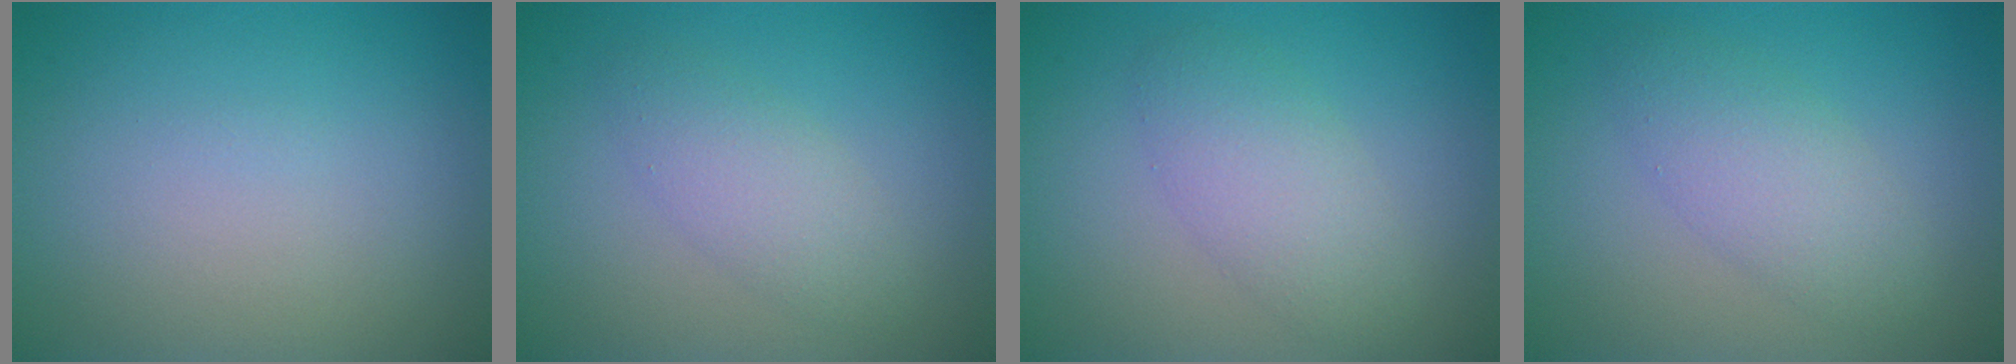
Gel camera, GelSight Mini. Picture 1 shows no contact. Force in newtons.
{"total": 2.7, "press": 2.7, "slide": 0.2}
{"total": 3.4, "press": 3.4, "slide": 0.1}
{"total": 3.4, "press": 3.4, "slide": 0.1}